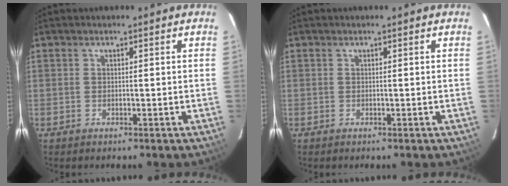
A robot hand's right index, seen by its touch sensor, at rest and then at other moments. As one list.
[{"total": 0.0}]